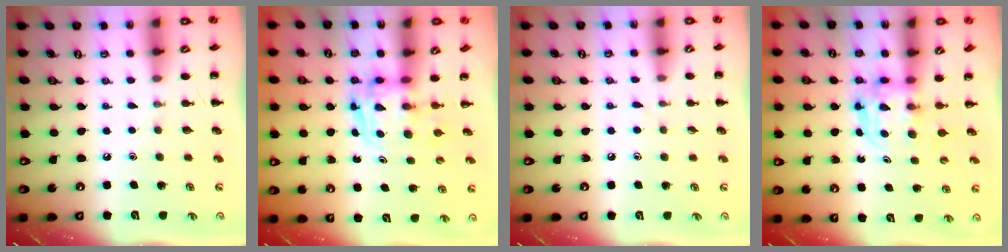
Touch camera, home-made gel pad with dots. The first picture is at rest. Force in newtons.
{"total": 2.7, "press": 2.7, "slide": 0.2}
{"total": 3.7, "press": 3.4, "slide": 1.6}
{"total": 3.8, "press": 3.8, "slide": 0.3}